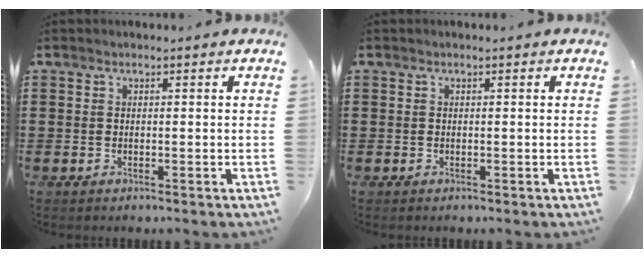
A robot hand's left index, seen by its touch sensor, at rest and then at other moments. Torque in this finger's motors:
{"motor_torque": [0.00, 0.00, 0.00, 0.00]}